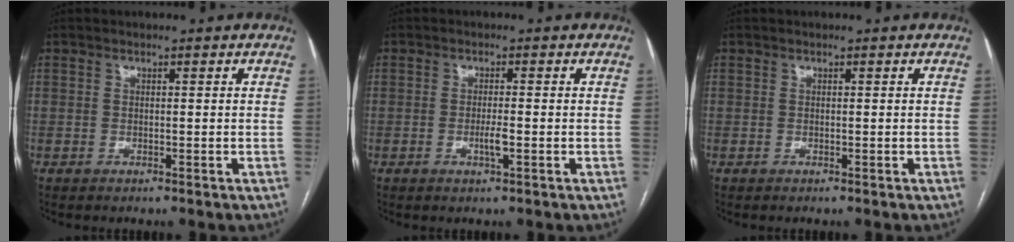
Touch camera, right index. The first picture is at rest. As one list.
[{"total": 2.2, "force": [-0.7, 0.1, 2.1], "torque": [-0.040, -0.002, -0.012]}, {"total": 0.0}]